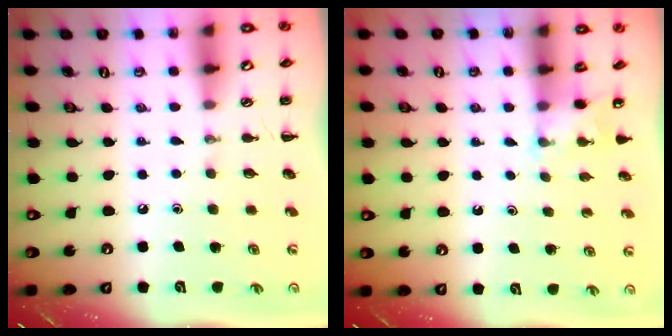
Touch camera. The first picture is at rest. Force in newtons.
{"total": 2.0, "press": 1.9, "slide": 0.6}